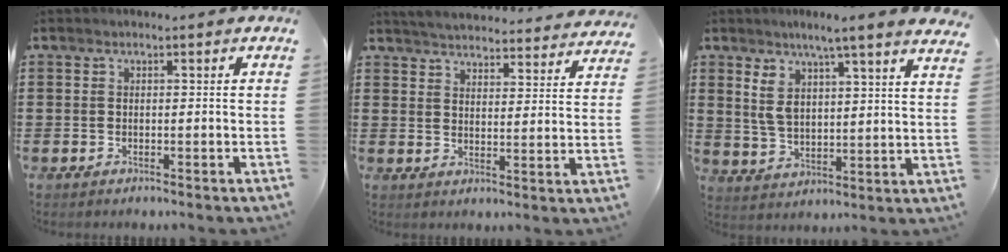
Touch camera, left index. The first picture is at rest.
{"total": 4.5, "force": [4.5, -0.2, 0.3], "torque": [-0.027, -0.029, 0.078]}
{"total": 6.4, "force": [4.3, 1.1, 4.6], "torque": [-0.104, -0.017, 0.072]}